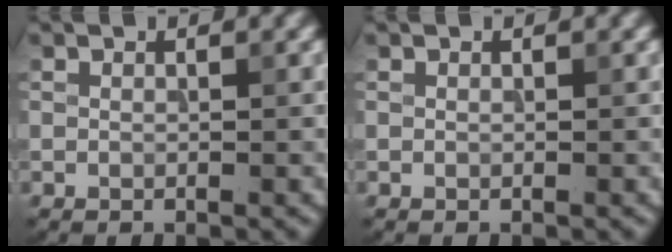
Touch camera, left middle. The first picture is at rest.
{"total": 0.0}